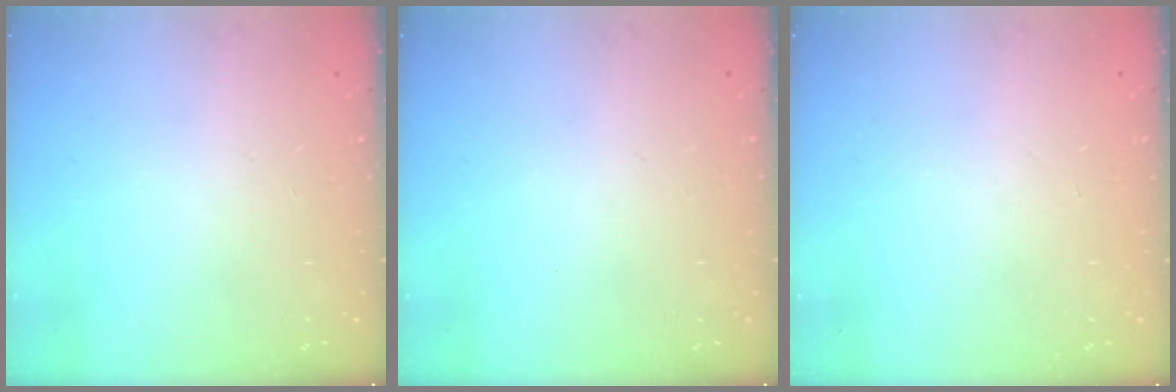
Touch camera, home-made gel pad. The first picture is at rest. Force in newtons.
{"total": 0.0}
{"total": 0.0}